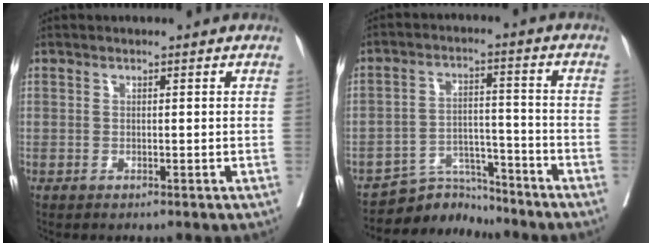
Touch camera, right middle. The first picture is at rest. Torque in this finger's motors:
{"motor_torque": [0.33, -0.61, -0.03, -0.01]}